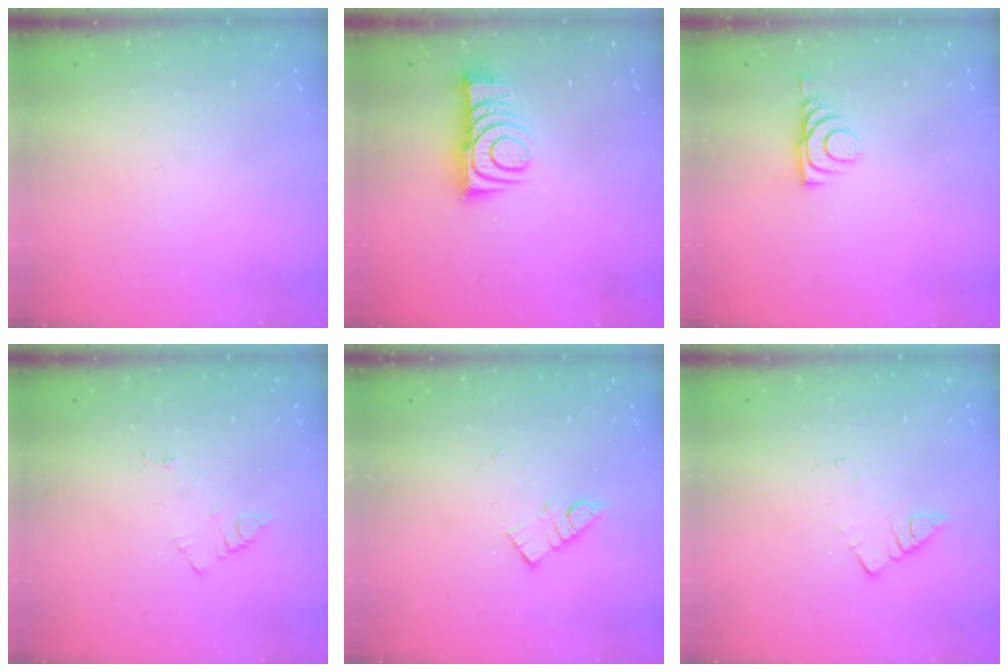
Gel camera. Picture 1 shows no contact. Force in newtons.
{"total": 10.5, "press": 10.5, "slide": 0.3}
{"total": 6.0, "press": 5.9, "slide": 0.8}
{"total": 4.2, "press": 4.2, "slide": 0.4}
{"total": 7.1, "press": 7.1, "slide": 0.2}
{"total": 2.5, "press": 2.5, "slide": 0.3}